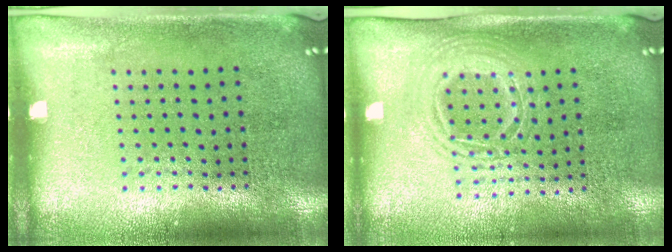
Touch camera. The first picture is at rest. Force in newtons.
{"total": 1.5, "press": 1.3, "slide": 0.7}